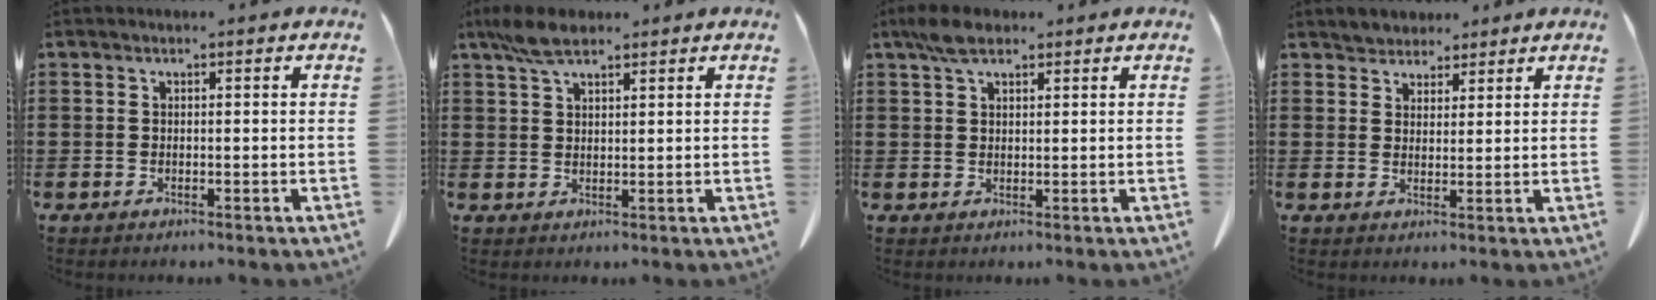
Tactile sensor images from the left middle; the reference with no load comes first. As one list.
[{"total": 5.0, "force": [3.4, 1.7, 3.2], "torque": [-0.072, 0.004, 0.065]}, {"total": 4.0, "force": [2.6, 1.8, 2.4], "torque": [-0.054, 0.007, 0.049]}, {"total": 3.2, "force": [2.9, 1.2, -0.3], "torque": [-0.006, 0.000, 0.057]}]